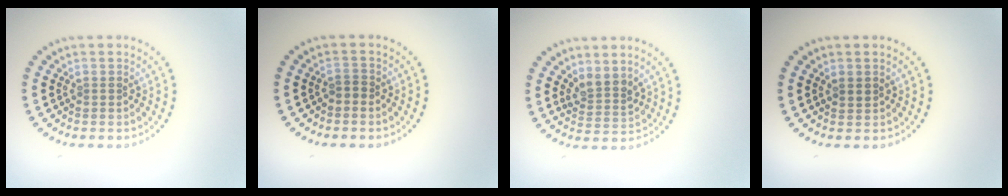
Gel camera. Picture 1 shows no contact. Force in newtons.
{"total": 0.8, "press": 0.6, "slide": 0.5}
{"total": 2.5, "press": 1.9, "slide": 1.6}
{"total": 1.1, "press": 1.0, "slide": 0.5}